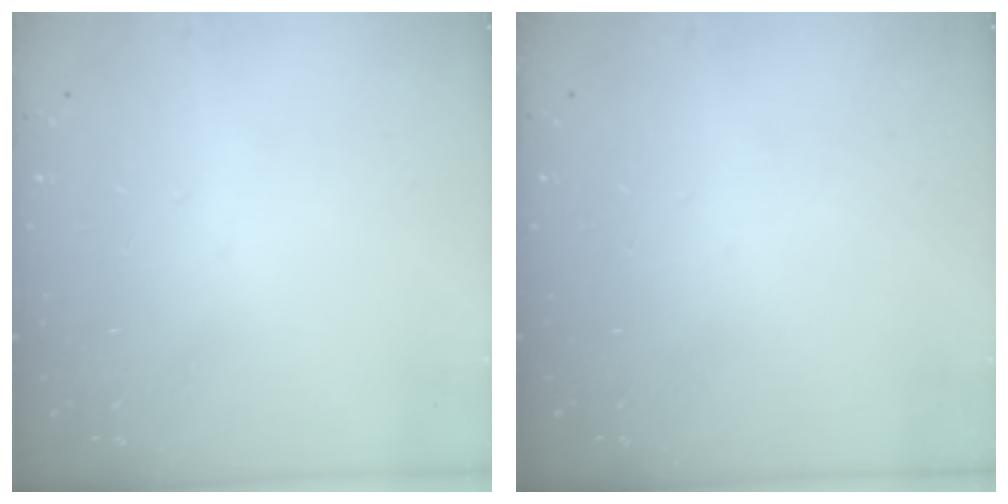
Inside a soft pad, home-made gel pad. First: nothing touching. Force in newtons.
{"total": 0.0}